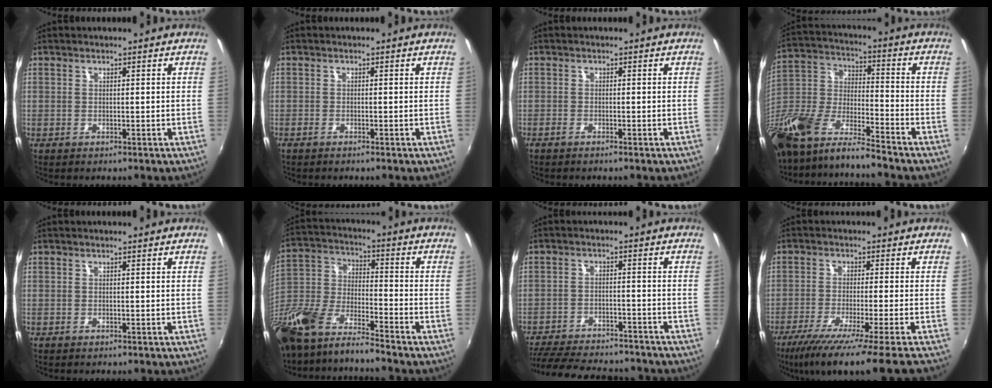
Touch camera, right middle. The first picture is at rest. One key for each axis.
{"total": 0.9, "fx": -0.8, "fy": 0.0, "fz": 0.4, "tx": -0.011, "ty": -0.002, "tz": -0.018}
{"total": 1.1, "fx": -1.0, "fy": 0.0, "fz": 0.5, "tx": -0.017, "ty": -0.001, "tz": -0.022}
{"total": 17.6, "fx": -13.1, "fy": 4.9, "fz": 10.6, "tx": -0.234, "ty": -0.017, "tz": -0.262}
{"total": 0.0}
{"total": 15.8, "fx": -12.1, "fy": 4.3, "fz": 9.3, "tx": -0.212, "ty": -0.012, "tz": -0.247}
{"total": 19.4, "fx": -16.9, "fy": 5.3, "fz": 8.0, "tx": -0.170, "ty": -0.014, "tz": -0.237}
{"total": 13.4, "fx": -10.6, "fy": -2.3, "fz": 7.7, "tx": -0.148, "ty": -0.053, "tz": -0.171}